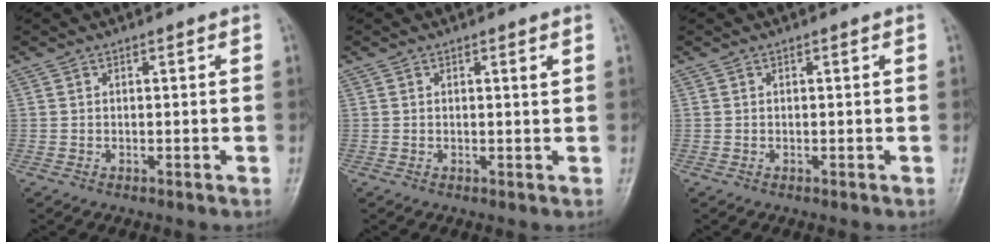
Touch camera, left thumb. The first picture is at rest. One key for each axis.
{"total": 0.8, "fx": 0.4, "fy": 0.0, "fz": 0.7, "tx": -0.012, "ty": -0.002, "tz": 0.005}
{"total": 0.0}